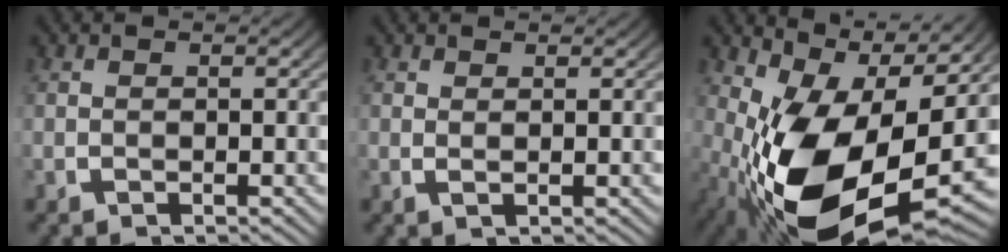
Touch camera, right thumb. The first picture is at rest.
{"total": 0.8, "force": [0.6, 0.0, 0.5], "torque": [-0.010, -0.004, 0.013]}
{"total": 17.0, "force": [-1.8, 9.4, 14.0], "torque": [-0.274, -0.079, 0.011]}